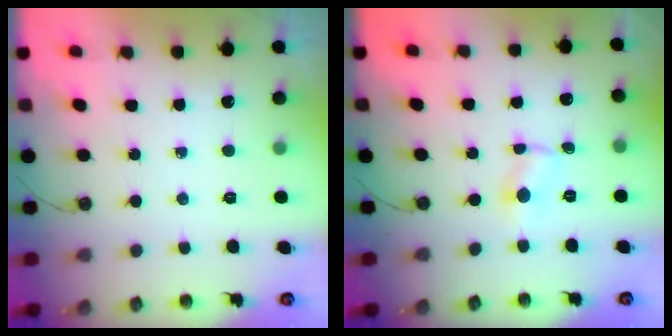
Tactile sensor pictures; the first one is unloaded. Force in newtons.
{"total": 1.8, "press": 1.8, "slide": 0.2}